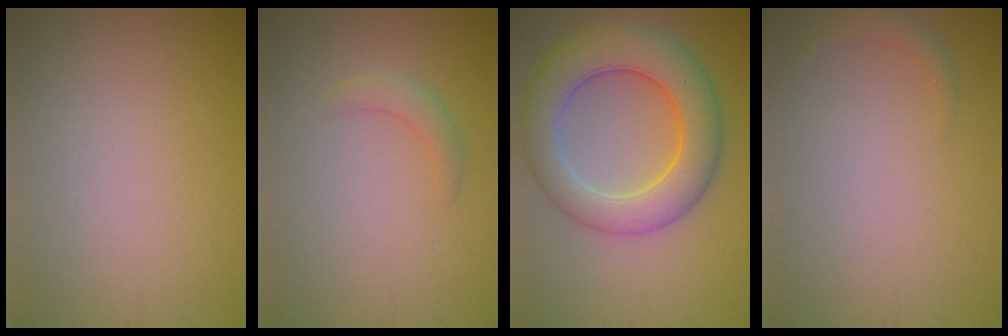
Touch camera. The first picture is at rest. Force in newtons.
{"total": 1.5, "press": 1.5, "slide": 0.2}
{"total": 8.2, "press": 8.2, "slide": 0.2}
{"total": 1.1, "press": 1.1, "slide": 0.1}